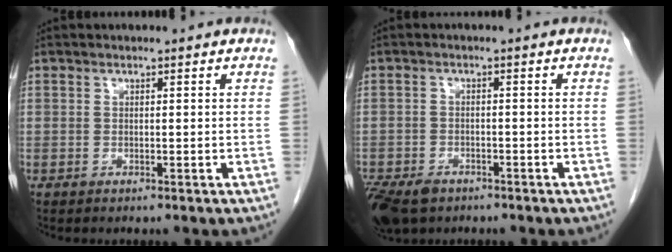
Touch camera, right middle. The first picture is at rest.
{"total": 8.6, "force": [-5.7, 5.2, 3.9], "torque": [-0.090, -0.010, -0.092]}